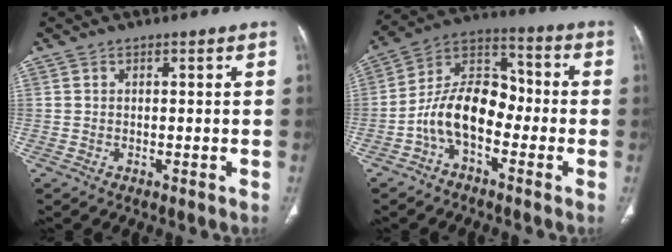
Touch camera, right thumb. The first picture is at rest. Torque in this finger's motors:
{"motor_torque": [1.83, 1.70, 0.80, -0.66, 0.15]}